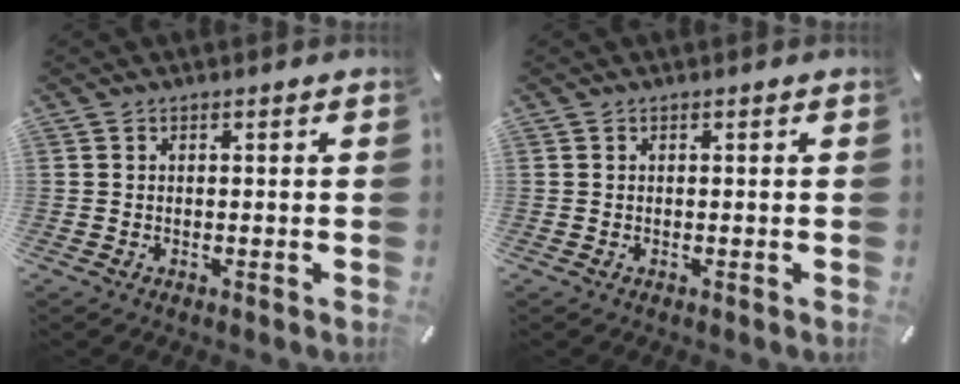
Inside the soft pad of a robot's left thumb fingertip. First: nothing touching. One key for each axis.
{"total": 0.0}